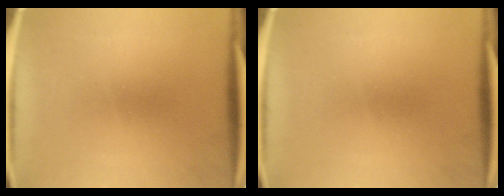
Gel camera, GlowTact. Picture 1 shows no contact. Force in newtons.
{"total": 0.0}